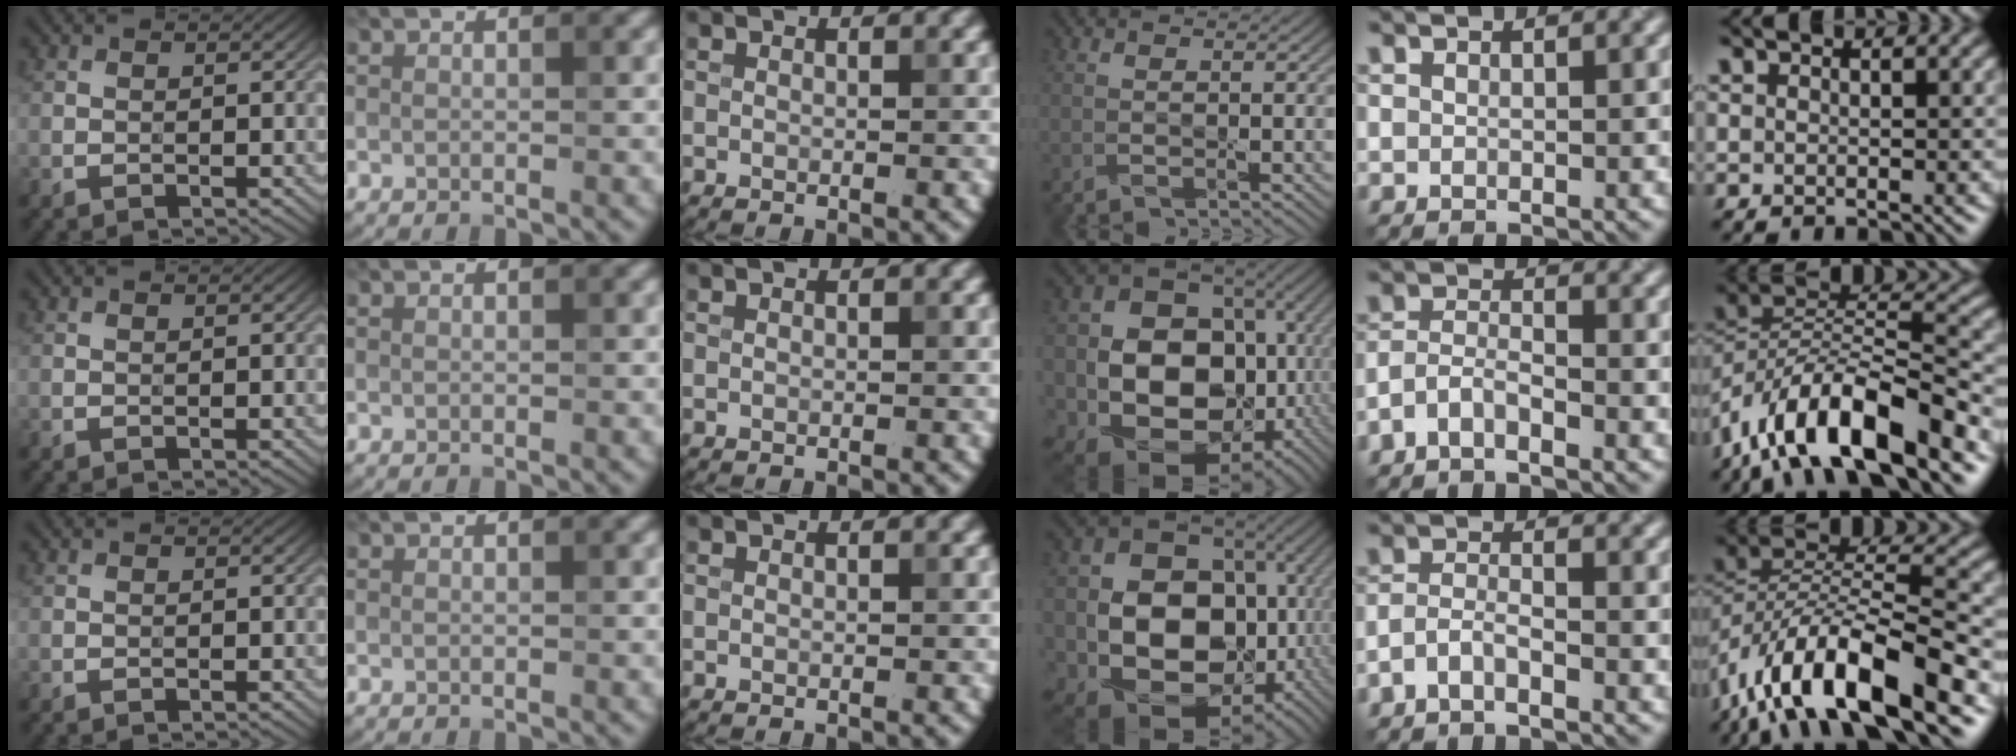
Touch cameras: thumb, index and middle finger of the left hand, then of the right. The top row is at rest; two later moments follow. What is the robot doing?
{"motion": "wipe", "object": "phone"}